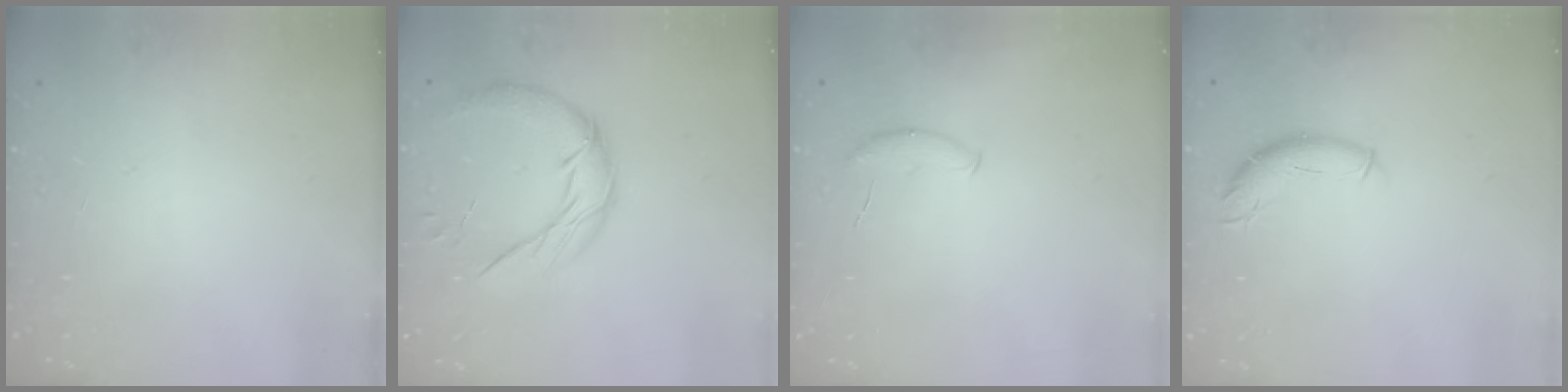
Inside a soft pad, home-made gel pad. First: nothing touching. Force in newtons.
{"total": 11.8, "press": 11.7, "slide": 0.8}
{"total": 6.7, "press": 6.7, "slide": 0.9}
{"total": 8.3, "press": 8.3, "slide": 0.4}